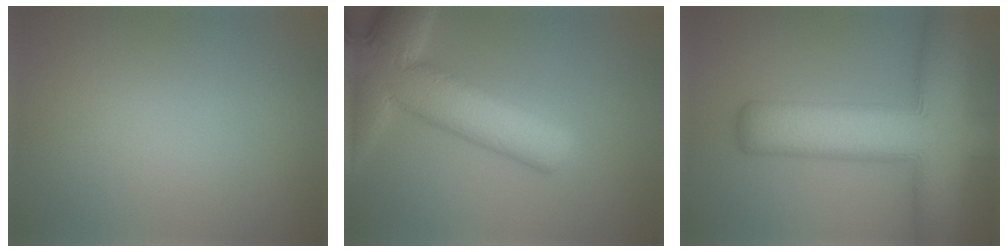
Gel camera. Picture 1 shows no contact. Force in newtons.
{"total": 10.0, "press": 10.0, "slide": 0.6}
{"total": 13.3, "press": 13.3, "slide": 0.5}